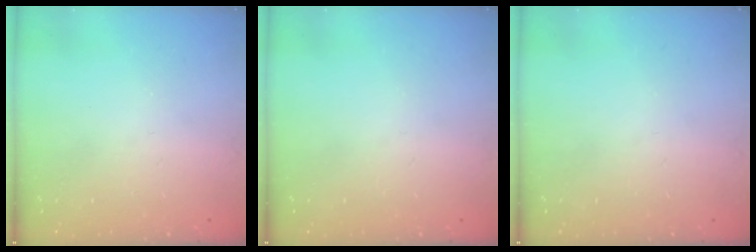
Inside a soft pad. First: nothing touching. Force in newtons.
{"total": 0.0}
{"total": 0.0}